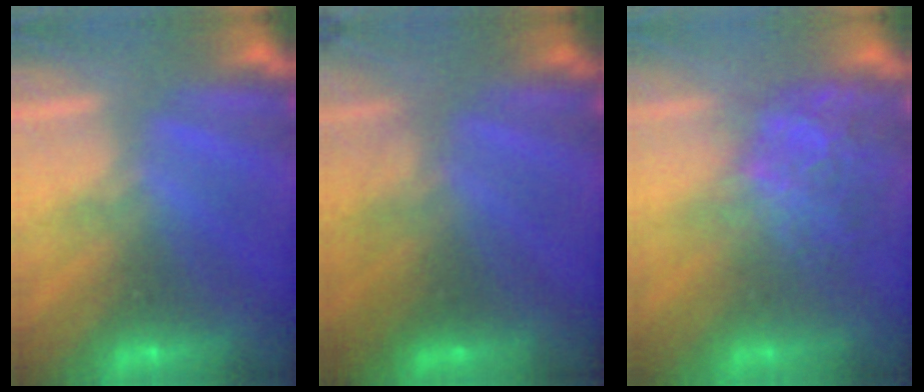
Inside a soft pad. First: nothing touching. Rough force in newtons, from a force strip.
{"total": 2.7}
{"total": 3.4}